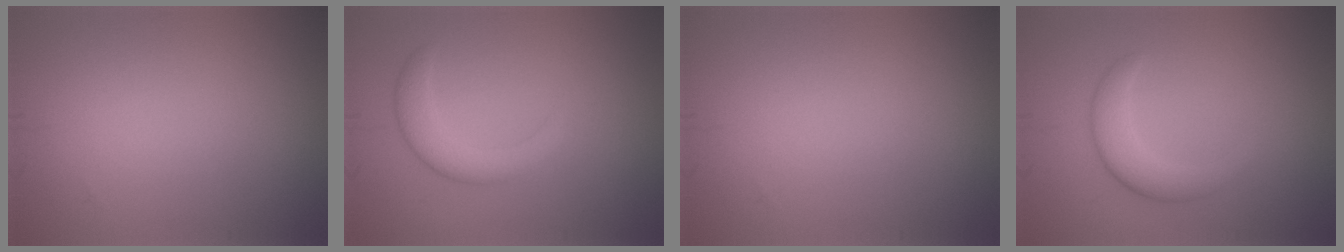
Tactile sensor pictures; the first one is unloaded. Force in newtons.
{"total": 2.8, "press": 2.8, "slide": 0.1}
{"total": 0.0}
{"total": 3.0, "press": 3.0, "slide": 0.1}